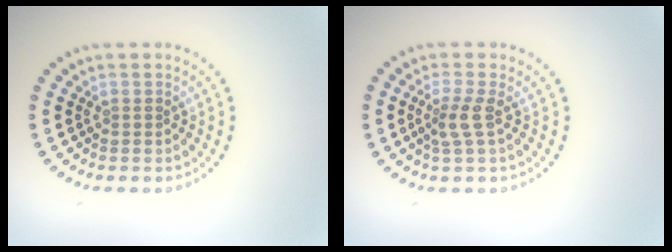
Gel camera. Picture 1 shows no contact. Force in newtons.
{"total": 2.0, "press": 1.6, "slide": 1.3}